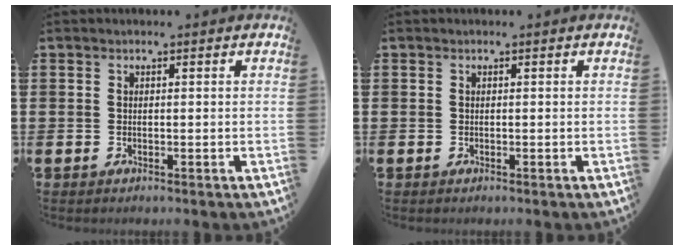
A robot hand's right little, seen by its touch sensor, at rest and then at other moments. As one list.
[{"total": 0.0}]